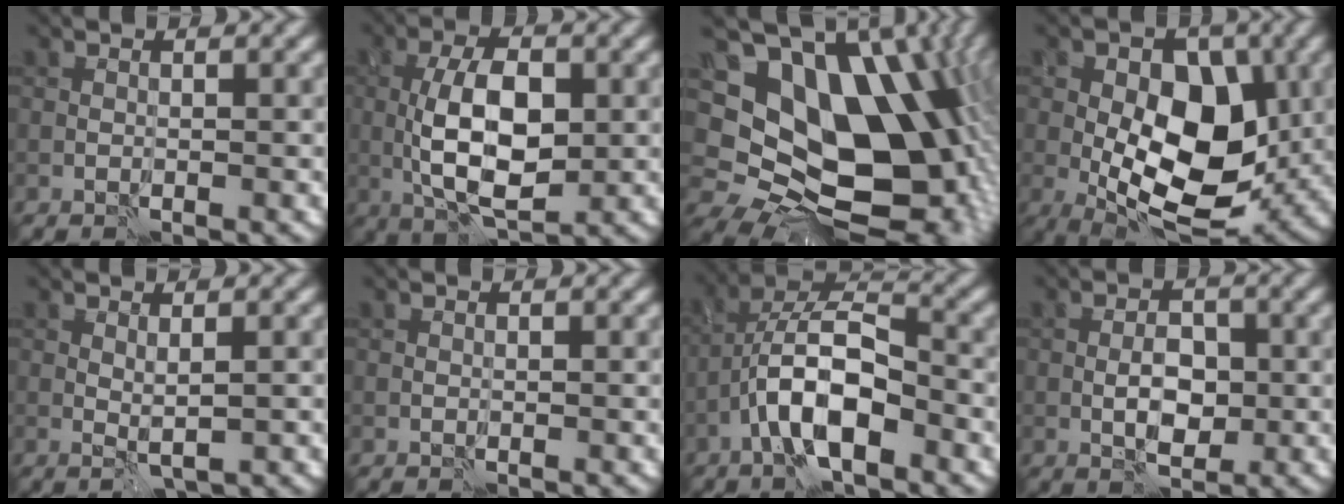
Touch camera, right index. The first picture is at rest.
{"total": 7.8, "force": [0.2, 3.8, 6.9], "torque": [-0.133, 0.000, 0.004]}
{"total": 16.9, "force": [3.0, 12.1, 11.3], "torque": [-0.180, -0.005, 0.084]}
{"total": 11.8, "force": [-0.5, 6.8, 9.6], "torque": [-0.143, 0.008, -0.017]}
{"total": 1.1, "force": [0.4, 0.0, 1.0], "torque": [-0.019, -0.003, 0.008]}
{"total": 0.0}
{"total": 7.5, "force": [-3.1, 2.9, 6.1], "torque": [-0.103, 0.019, -0.062]}
{"total": 3.2, "force": [-0.5, 1.9, 2.5], "torque": [-0.039, 0.003, -0.010]}